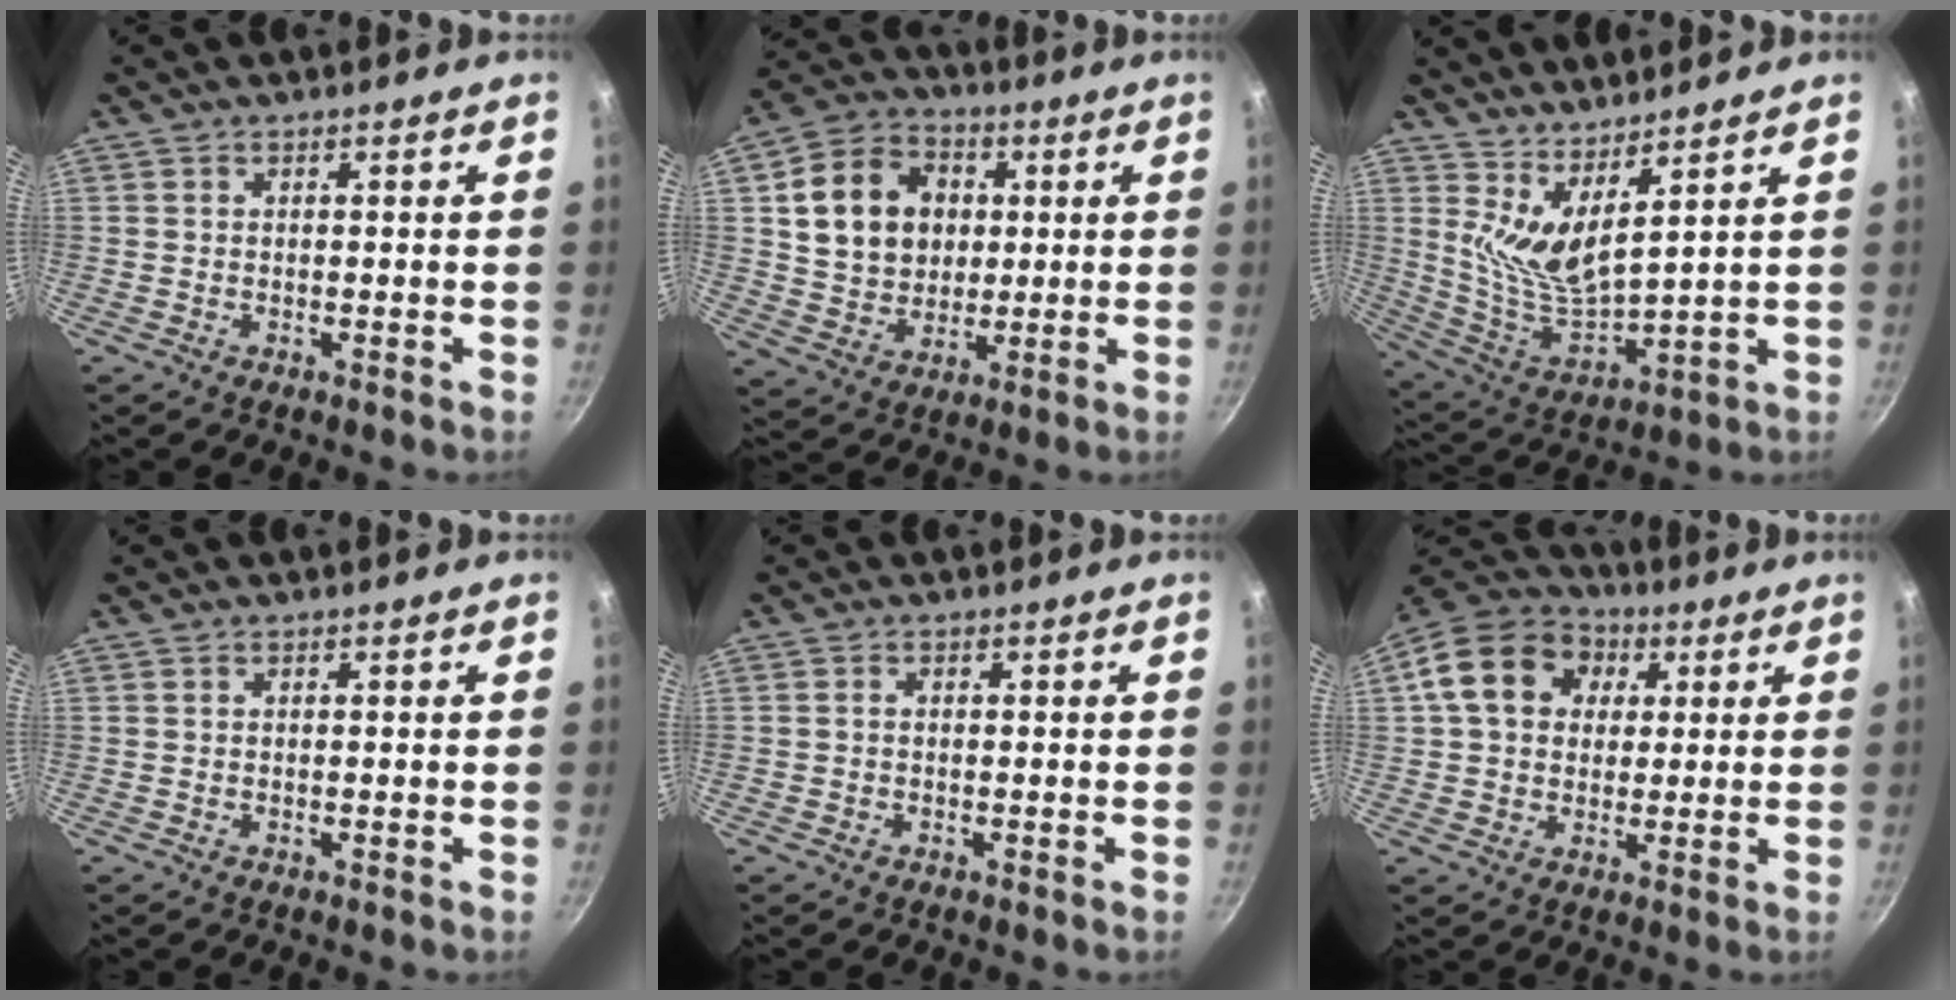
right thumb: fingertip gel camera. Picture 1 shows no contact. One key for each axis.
{"total": 14.8, "fx": 2.8, "fy": 12.1, "fz": 8.1, "tx": -0.120, "ty": 0.008, "tz": 0.050}
{"total": 10.2, "fx": 6.5, "fy": 2.3, "fz": 7.5, "tx": -0.139, "ty": -0.081, "tz": 0.131}
{"total": 0.0}
{"total": 0.5, "fx": -0.1, "fy": 0.4, "fz": 0.2, "tx": -0.002, "ty": 0.003, "tz": -0.004}
{"total": 14.8, "fx": 3.8, "fy": 11.8, "fz": 8.2, "tx": -0.130, "ty": 0.023, "tz": 0.047}